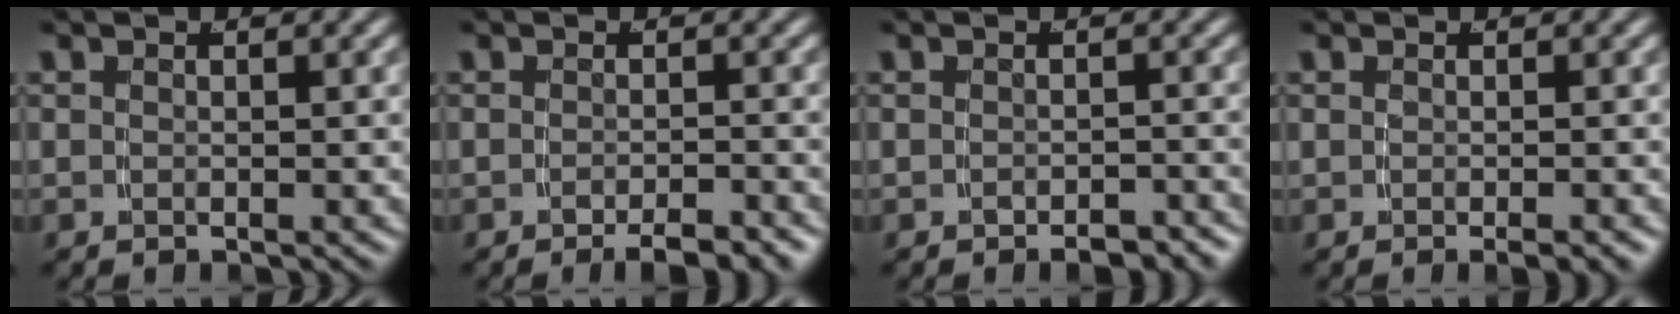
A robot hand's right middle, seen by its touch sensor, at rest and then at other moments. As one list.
[{"total": 2.7, "force": [-2.3, 0.0, 1.4], "torque": [-0.018, 0.000, -0.036]}, {"total": 2.1, "force": [-2.0, 0.3, 0.5], "torque": [-0.007, -0.003, -0.028]}, {"total": 1.2, "force": [-0.9, -0.2, 0.9], "torque": [-0.012, -0.001, -0.010]}]